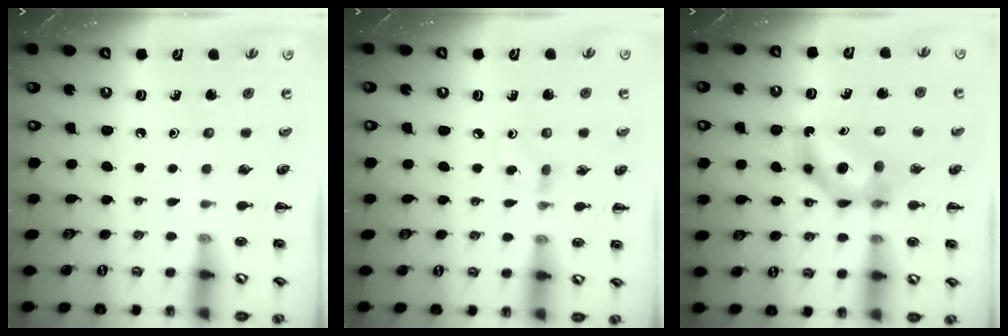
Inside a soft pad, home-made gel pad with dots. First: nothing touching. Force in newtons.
{"total": 4.5, "press": 4.1, "slide": 1.8}
{"total": 7.2, "press": 7.1, "slide": 0.8}